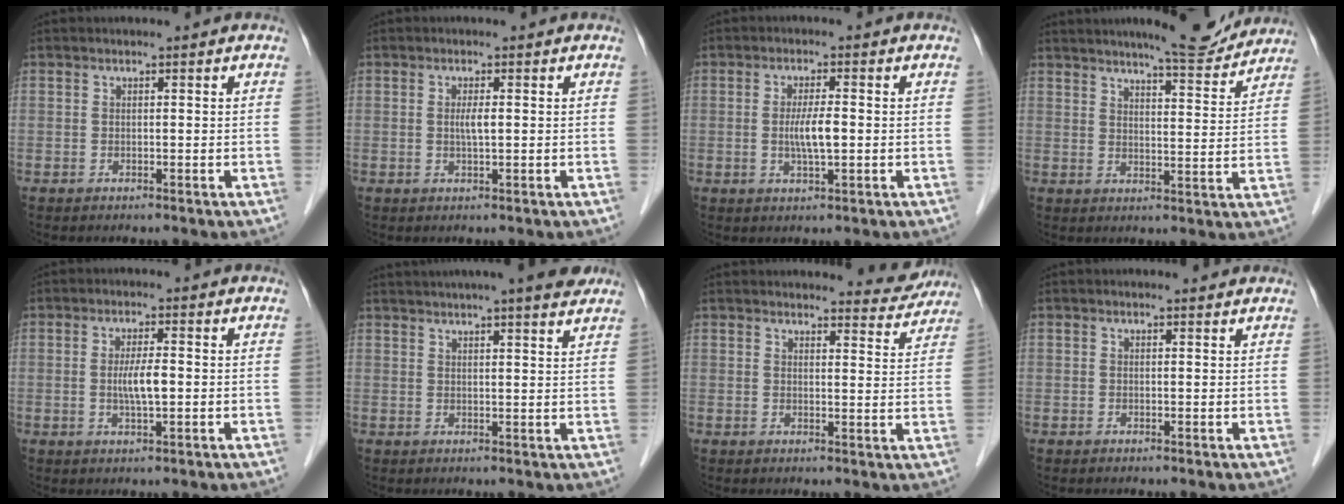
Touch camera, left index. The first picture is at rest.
{"total": 1.7, "force": [0.1, 0.1, 1.6], "torque": [-0.034, 0.000, 0.002]}
{"total": 4.0, "force": [-0.4, 0.5, 4.0], "torque": [-0.080, -0.005, -0.006]}
{"total": 9.2, "force": [8.5, 0.9, 3.5], "torque": [-0.053, -0.005, 0.110]}
{"total": 3.7, "force": [-0.3, 0.5, 3.7], "torque": [-0.073, -0.003, -0.004]}
{"total": 12.6, "force": [10.7, 0.7, 6.5], "torque": [-0.100, 0.019, 0.135]}
{"total": 5.8, "force": [5.7, 0.9, 0.2], "torque": [0.003, -0.016, 0.055]}
{"total": 1.1, "force": [1.1, 0.2, 0.1], "torque": [-0.013, 0.000, 0.013]}